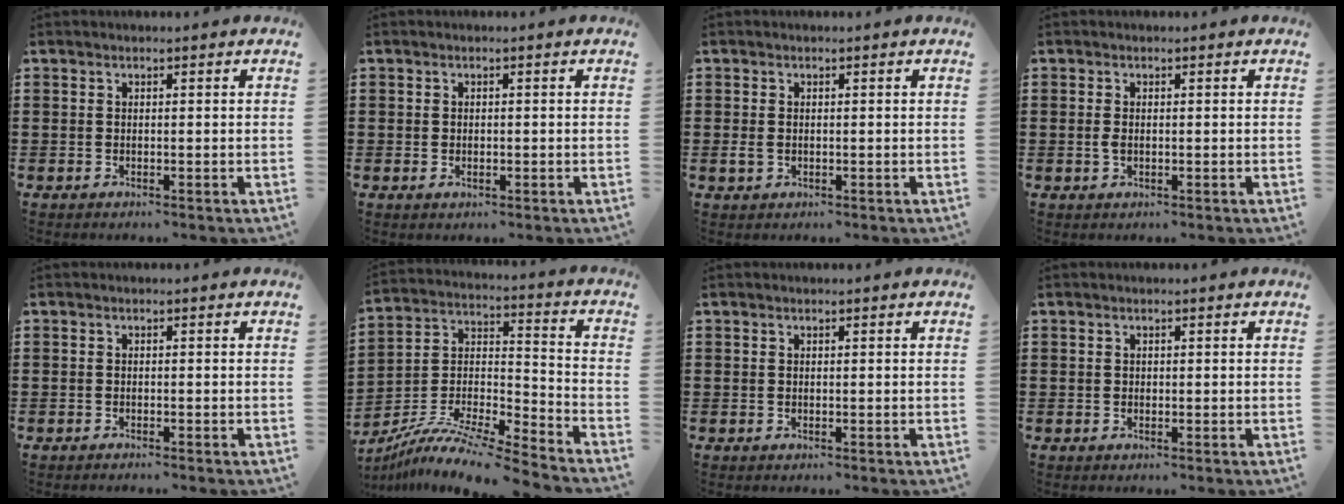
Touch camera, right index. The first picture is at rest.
{"total": 0.5, "force": [-0.1, 0.5, 0.2], "torque": [-0.004, 0.003, -0.002]}
{"total": 1.1, "force": [-0.2, 0.9, 0.7], "torque": [-0.024, 0.001, -0.007]}
{"total": 1.1, "force": [-0.2, 0.6, 0.9], "torque": [-0.025, 0.000, -0.006]}
{"total": 0.6, "force": [-0.6, 0.0, 0.1], "torque": [-0.004, -0.002, -0.013]}
{"total": 10.3, "force": [-9.2, 0.7, 4.4], "torque": [-0.085, 0.007, -0.187]}
{"total": 0.0}
{"total": 0.0}